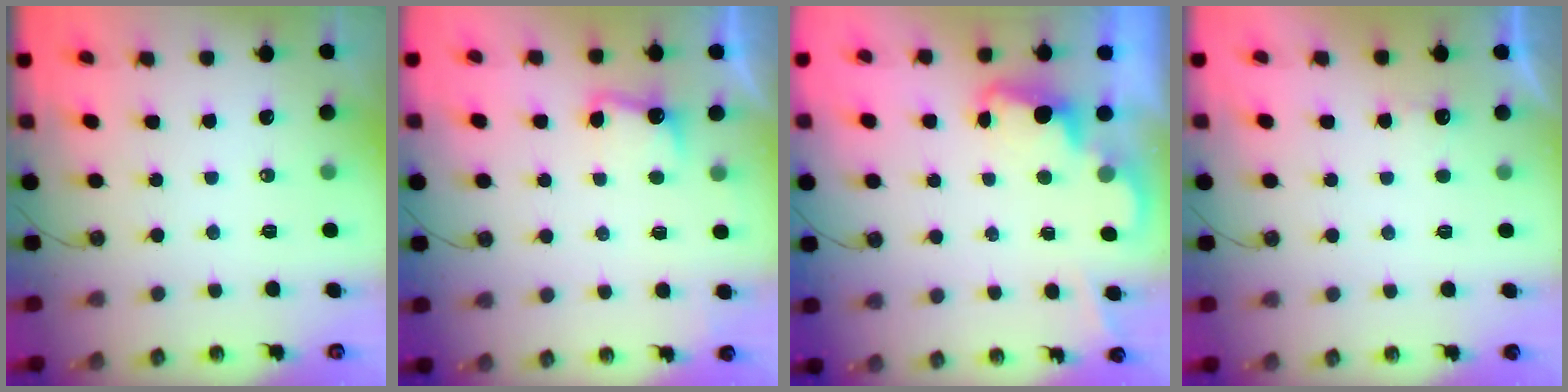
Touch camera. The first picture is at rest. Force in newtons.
{"total": 4.3, "press": 4.2, "slide": 1.1}
{"total": 2.5, "press": 2.4, "slide": 0.5}
{"total": 1.9, "press": 1.8, "slide": 0.8}